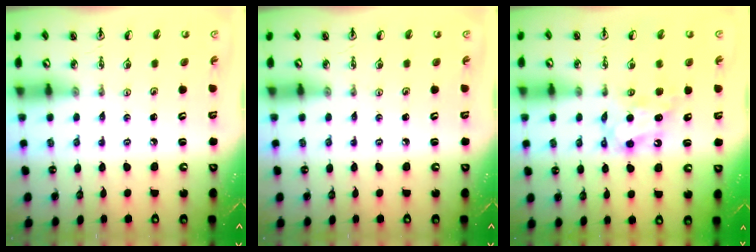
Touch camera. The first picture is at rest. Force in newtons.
{"total": 0.0}
{"total": 6.5, "press": 6.5, "slide": 0.2}